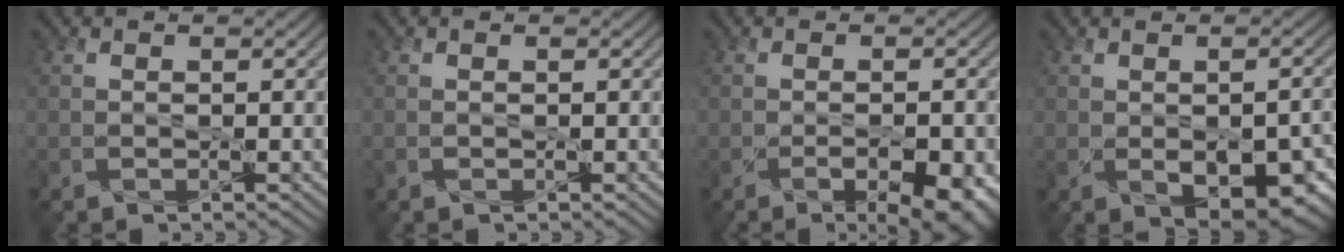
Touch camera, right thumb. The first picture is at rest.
{"total": 0.0}
{"total": 6.3, "force": [-2.7, 2.3, 5.2], "torque": [-0.074, -0.013, -0.021]}
{"total": 7.4, "force": [-2.2, 4.3, 5.7], "torque": [-0.090, -0.031, -0.013]}